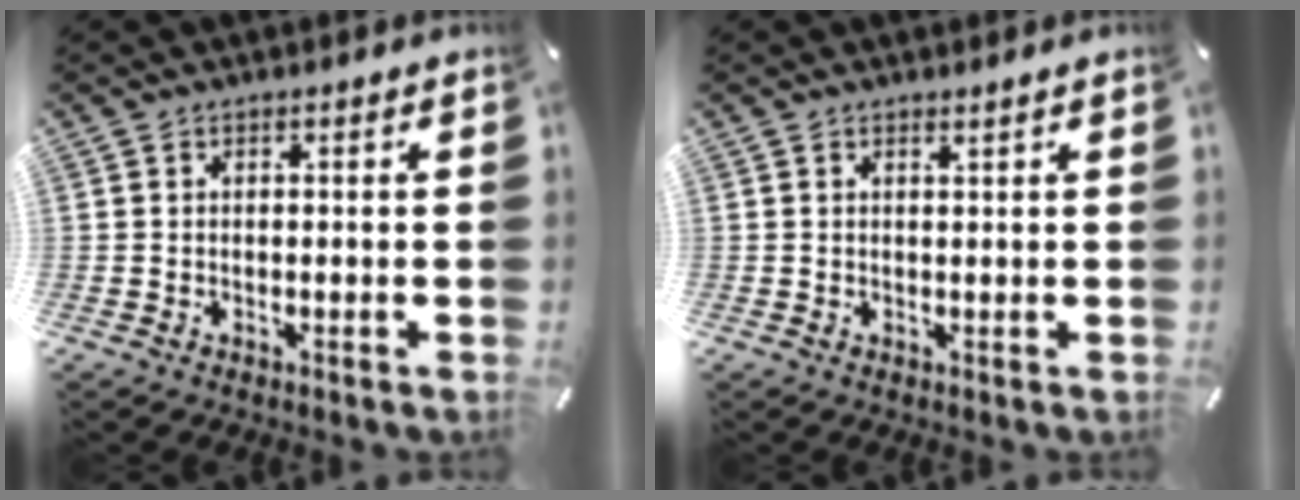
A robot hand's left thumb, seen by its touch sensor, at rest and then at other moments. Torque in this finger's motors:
{"motor_torque": [0.21, -0.11, -0.27, -0.04, -0.15]}